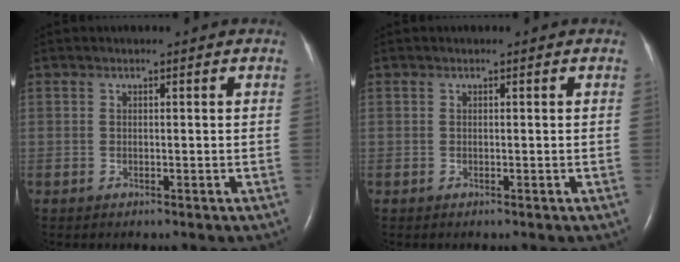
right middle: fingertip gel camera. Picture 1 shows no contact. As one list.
[{"total": 0.0}]